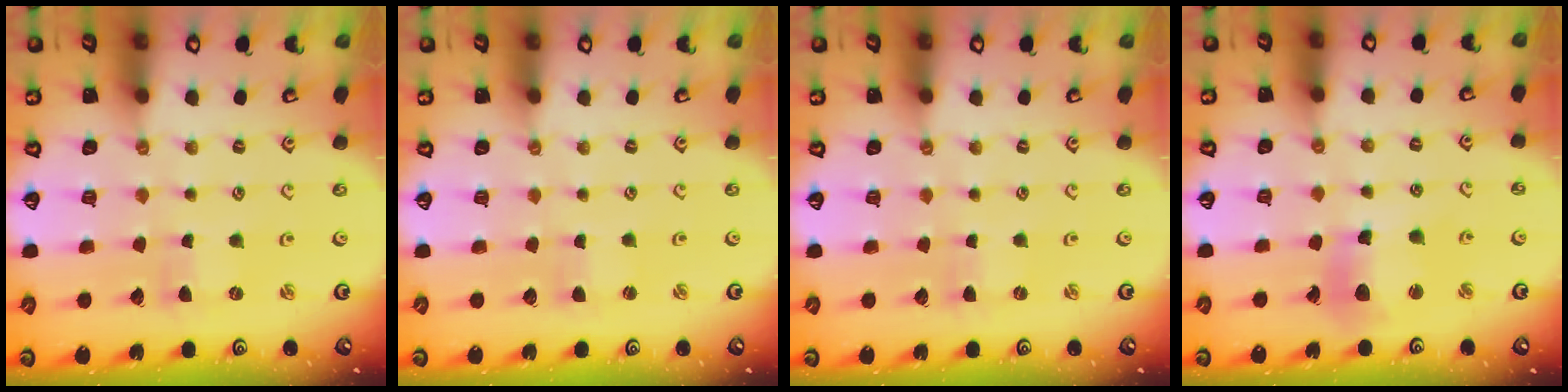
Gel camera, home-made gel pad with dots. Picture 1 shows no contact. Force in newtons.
{"total": 1.0, "press": 1.0, "slide": 0.1}
{"total": 0.0}
{"total": 10.6, "press": 10.4, "slide": 1.8}